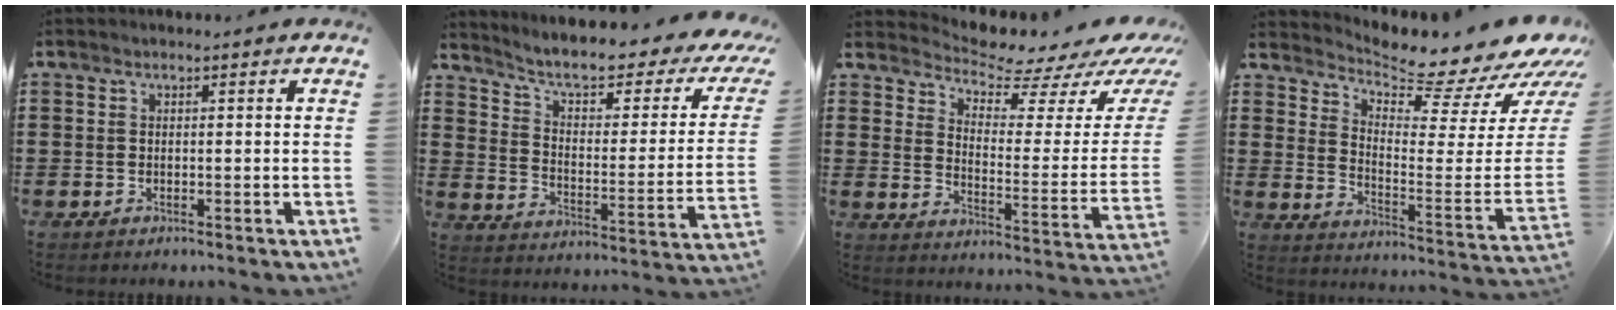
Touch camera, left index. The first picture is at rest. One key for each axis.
{"total": 5.9, "fx": 4.2, "fy": 1.2, "fz": 4.0, "tx": -0.094, "ty": -0.031, "tz": 0.066}
{"total": 6.2, "fx": 5.9, "fy": 1.1, "fz": 1.6, "tx": -0.043, "ty": -0.056, "tz": 0.097}
{"total": 7.1, "fx": 6.3, "fy": 1.3, "fz": 3.0, "tx": -0.057, "ty": -0.075, "tz": 0.100}